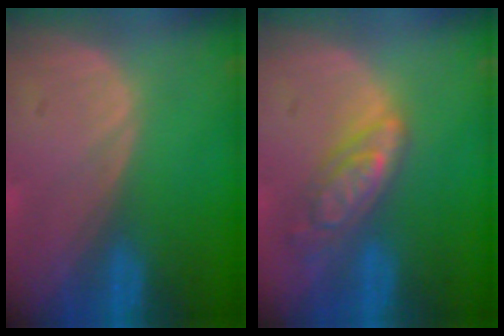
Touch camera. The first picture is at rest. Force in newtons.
{"total": 6.5, "press": 5.7, "slide": 3.0}